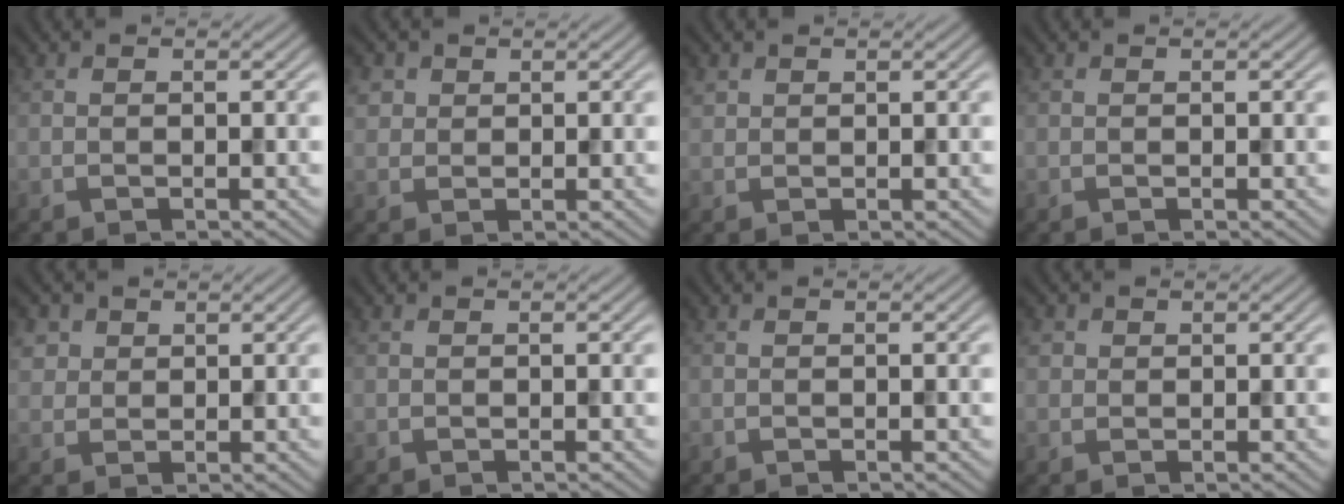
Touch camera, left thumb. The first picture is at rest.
{"total": 2.2, "force": [1.0, 1.9, 0.6], "torque": [-0.019, 0.000, 0.020]}
{"total": 1.1, "force": [0.8, 0.8, 0.2], "torque": [-0.006, 0.001, 0.019]}
{"total": 0.0}
{"total": 2.7, "force": [1.3, 2.3, 0.7], "torque": [-0.027, -0.003, 0.030]}
{"total": 0.0}
{"total": 0.0}
{"total": 1.4, "force": [0.6, 1.2, 0.3], "torque": [-0.008, 0.000, 0.011]}